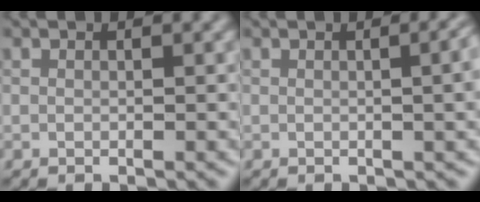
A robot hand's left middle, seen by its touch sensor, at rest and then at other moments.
{"total": 4.8, "force": [0.2, 2.1, 4.3], "torque": [-0.025, 0.010, 0.002]}